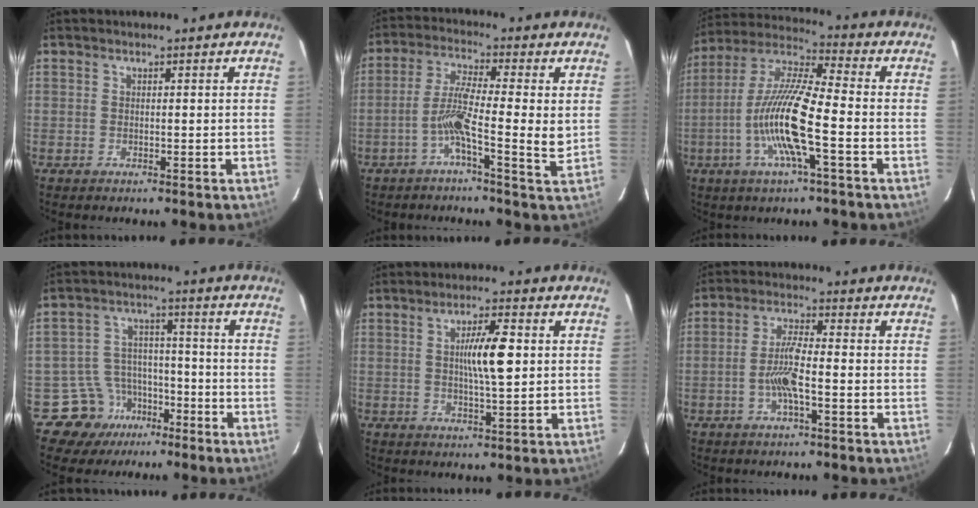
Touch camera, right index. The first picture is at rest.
{"total": 8.5, "force": [-1.2, 0.1, 8.4], "torque": [-0.156, 0.004, -0.033]}
{"total": 14.2, "force": [-3.7, 1.2, 13.7], "torque": [-0.278, 0.000, -0.075]}
{"total": 8.9, "force": [-5.0, 7.3, 0.4], "torque": [-0.003, 0.042, -0.067]}
{"total": 6.9, "force": [0.9, 0.7, 6.8], "torque": [-0.118, 0.004, 0.016]}
{"total": 5.9, "force": [-1.6, 0.7, 5.7], "torque": [-0.117, 0.004, -0.033]}